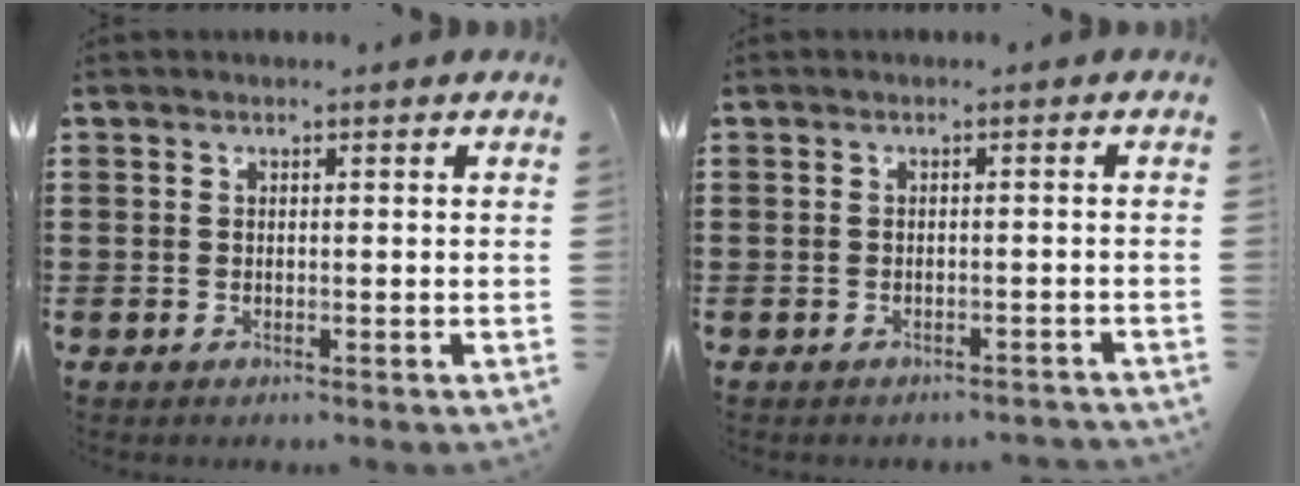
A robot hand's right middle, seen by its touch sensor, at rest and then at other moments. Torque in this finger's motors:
{"motor_torque": [0.04, 0.04, 0.01, 0.00]}